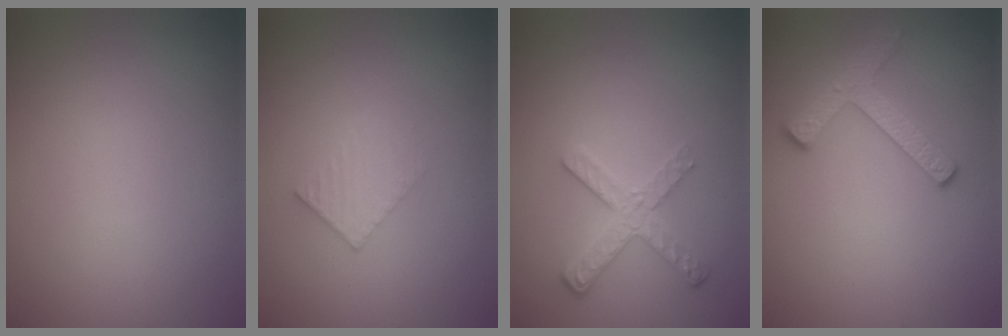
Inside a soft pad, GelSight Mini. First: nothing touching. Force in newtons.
{"total": 1.9, "press": 1.9, "slide": 0.2}
{"total": 2.6, "press": 2.4, "slide": 1.2}
{"total": 2.5, "press": 2.5, "slide": 0.4}